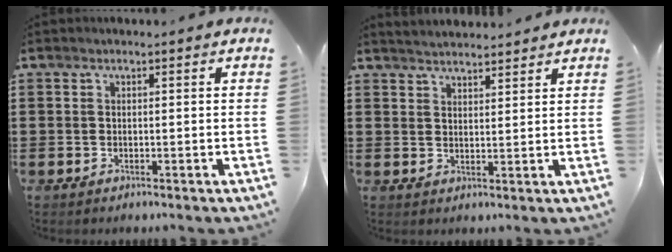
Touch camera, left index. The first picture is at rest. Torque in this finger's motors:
{"motor_torque": [0.21, -0.18, 0.18, 0.02]}